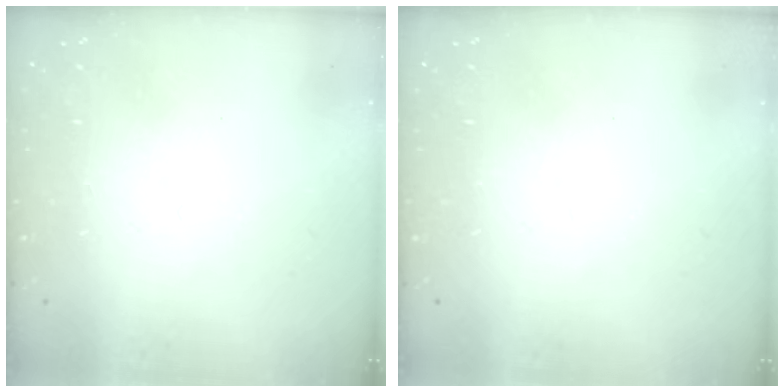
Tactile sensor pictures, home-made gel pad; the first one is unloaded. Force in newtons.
{"total": 0.0}